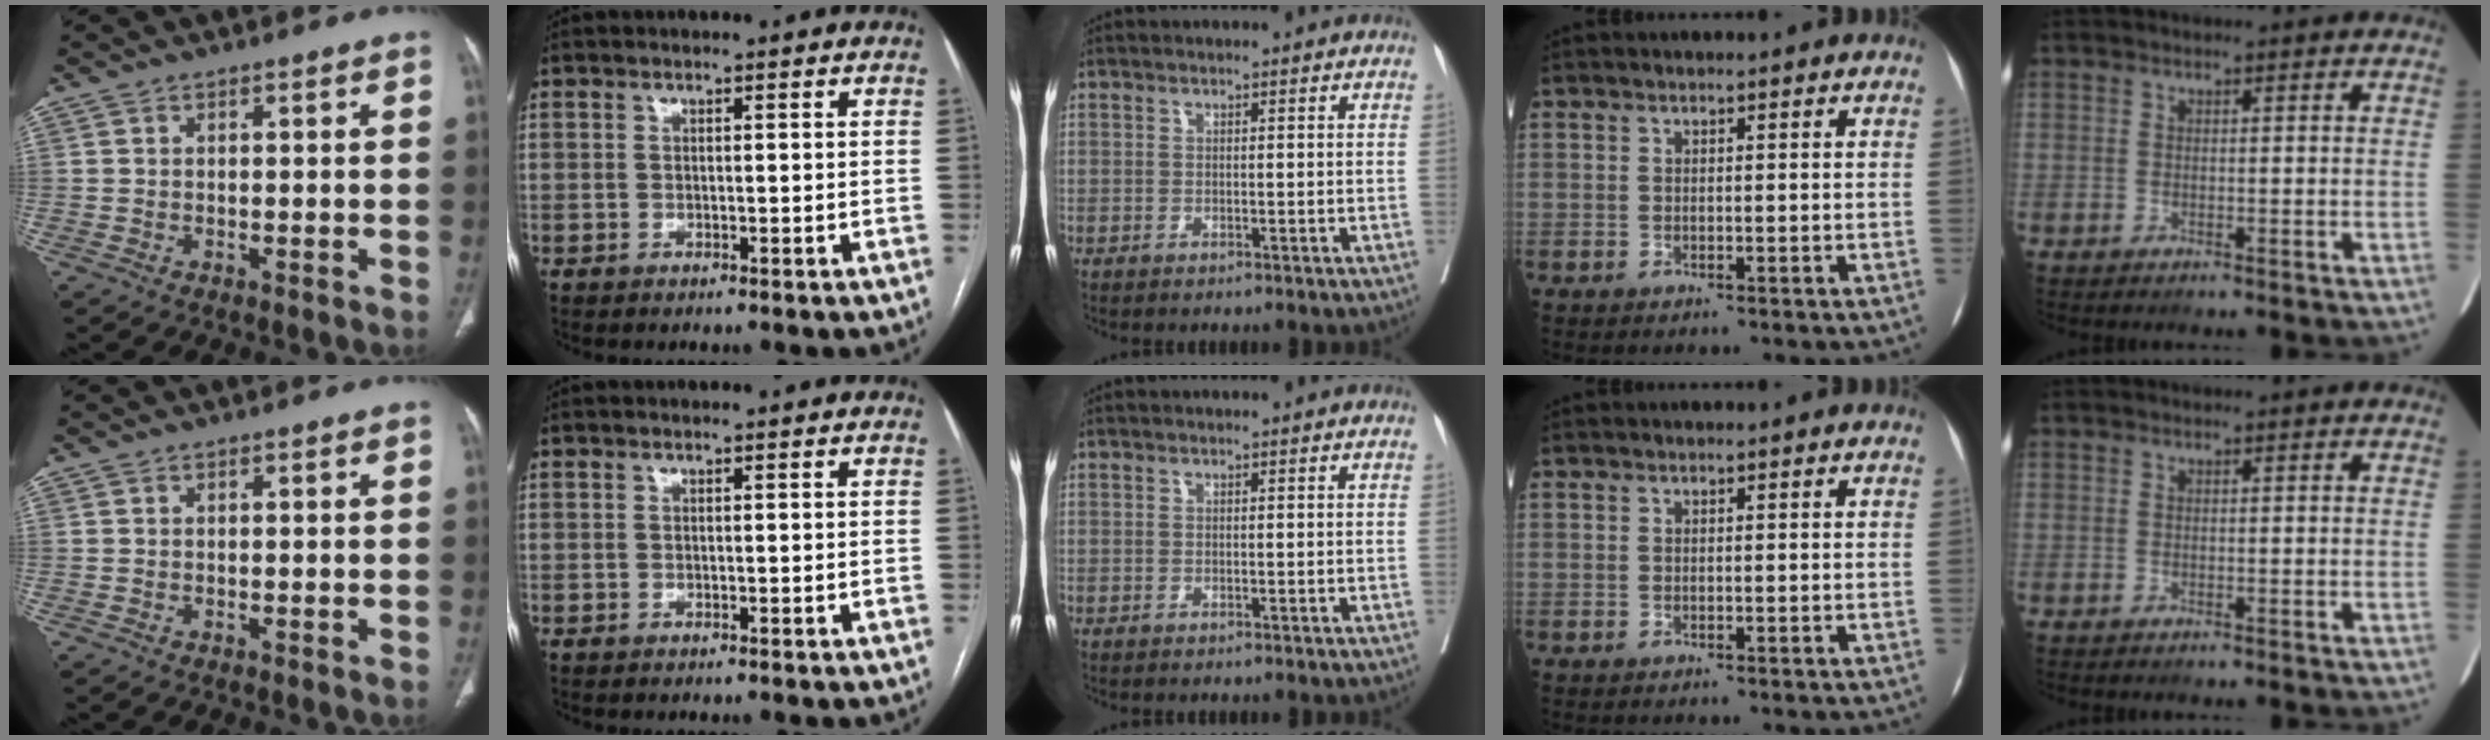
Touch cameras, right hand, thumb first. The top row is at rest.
{}